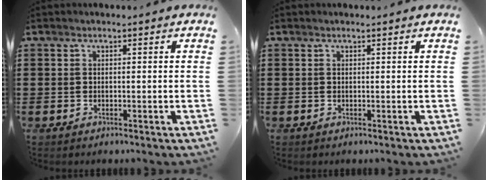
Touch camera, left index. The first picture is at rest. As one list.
[{"total": 0.0}]